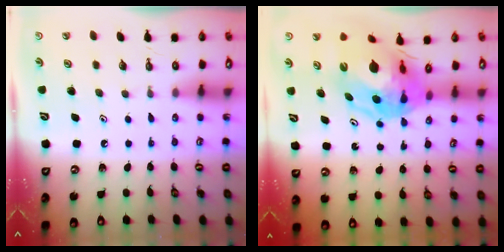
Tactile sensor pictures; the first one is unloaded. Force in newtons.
{"total": 13.7, "press": 13.6, "slide": 1.6}